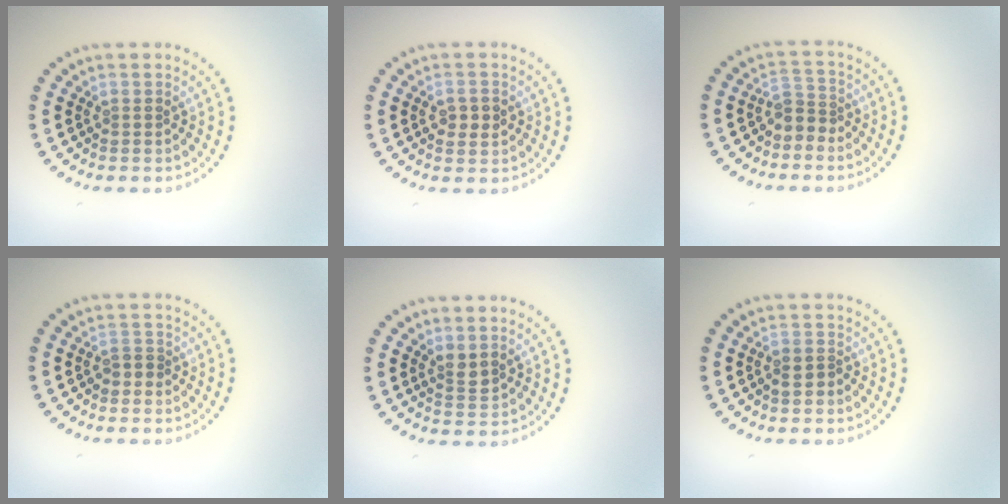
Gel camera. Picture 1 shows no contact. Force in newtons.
{"total": 2.0, "press": 2.0, "slide": 0.1}
{"total": 2.2, "press": 1.7, "slide": 1.4}
{"total": 1.1, "press": 1.0, "slide": 0.5}
{"total": 1.5, "press": 1.4, "slide": 0.7}
{"total": 1.6, "press": 1.4, "slide": 0.6}